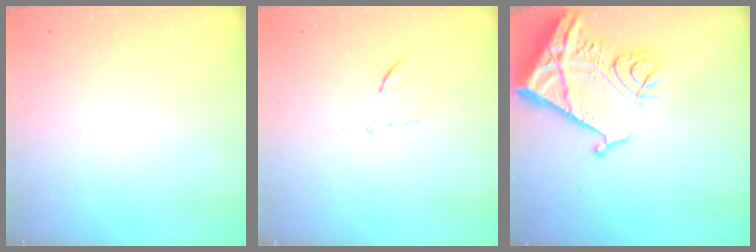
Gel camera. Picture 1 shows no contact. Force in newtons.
{"total": 6.8, "press": 6.6, "slide": 1.8}
{"total": 18.7, "press": 18.6, "slide": 2.1}